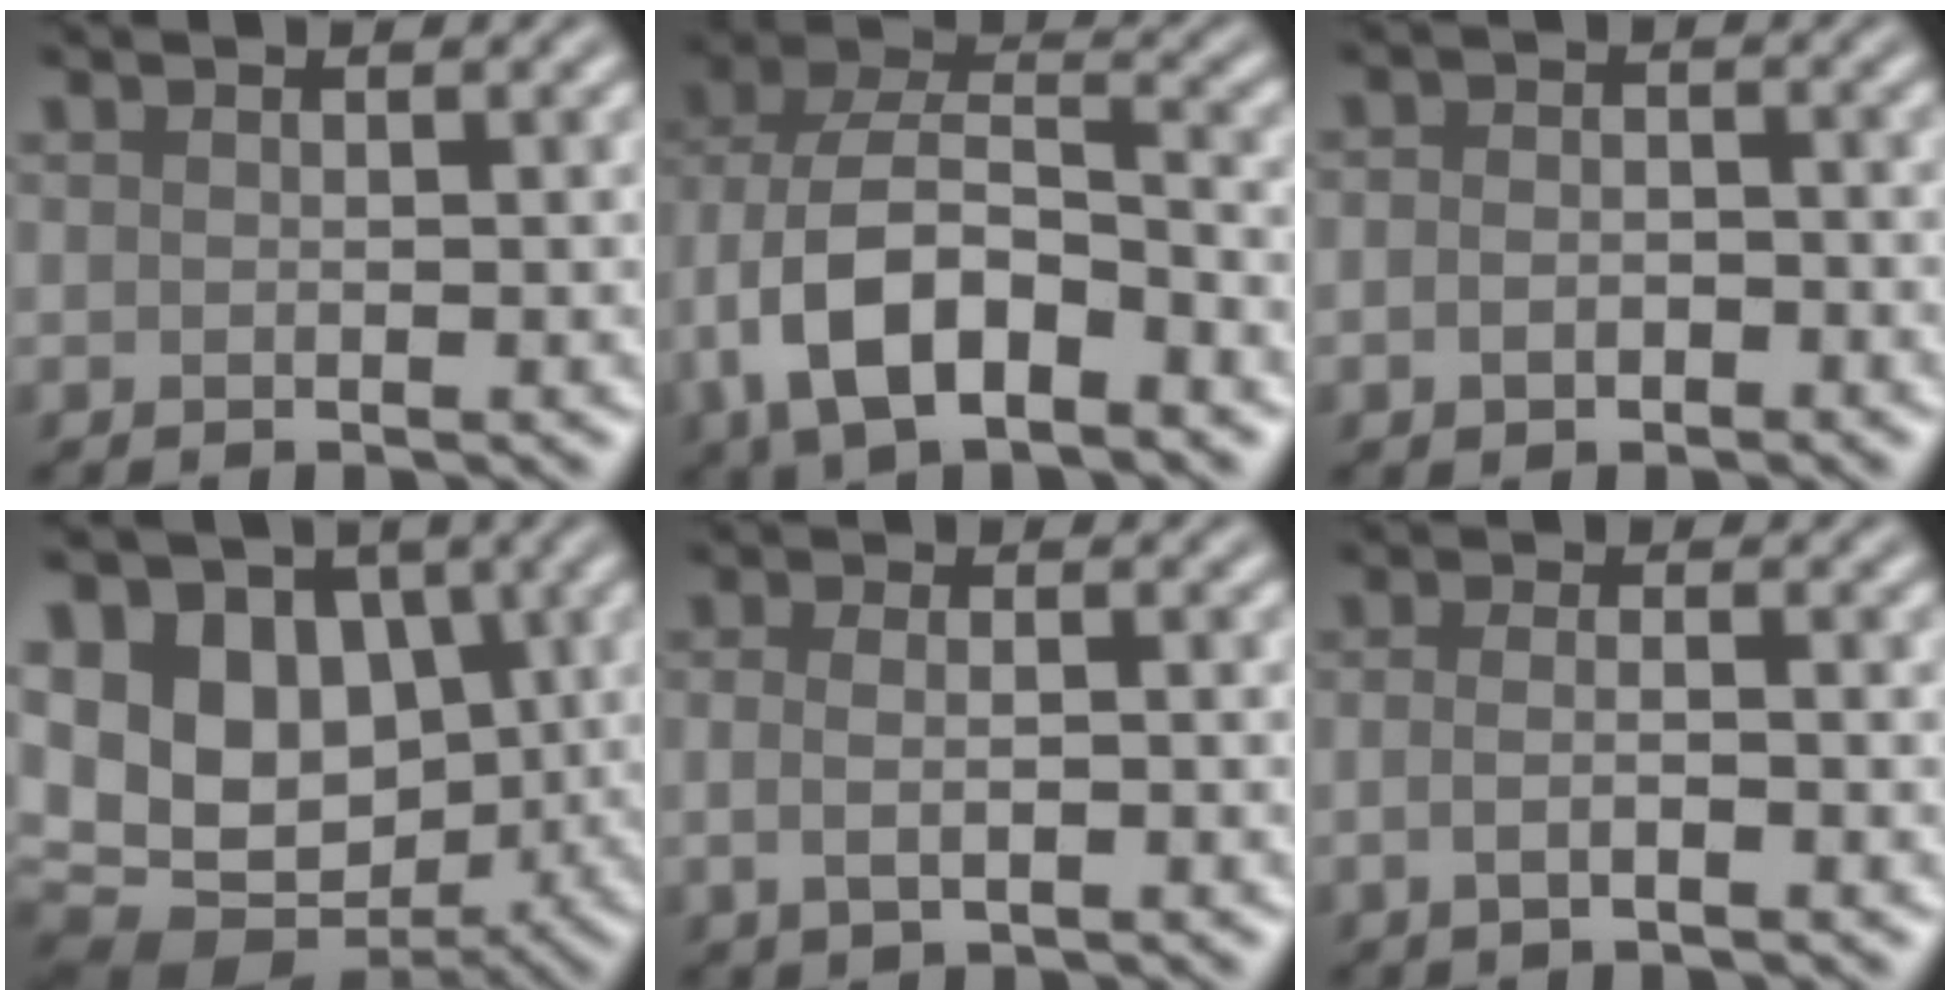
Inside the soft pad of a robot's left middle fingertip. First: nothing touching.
{"total": 9.6, "force": [-3.4, 5.3, 7.2], "torque": [-0.142, 0.006, -0.068]}
{"total": 2.1, "force": [-0.8, 1.4, 1.3], "torque": [-0.020, 0.000, -0.020]}
{"total": 12.7, "force": [1.2, 9.6, 8.2], "torque": [-0.133, 0.008, 0.018]}
{"total": 3.0, "force": [-0.4, 1.5, 2.5], "torque": [-0.038, -0.001, -0.012]}
{"total": 2.6, "force": [-0.8, 1.0, 2.3], "torque": [-0.032, -0.004, -0.017]}